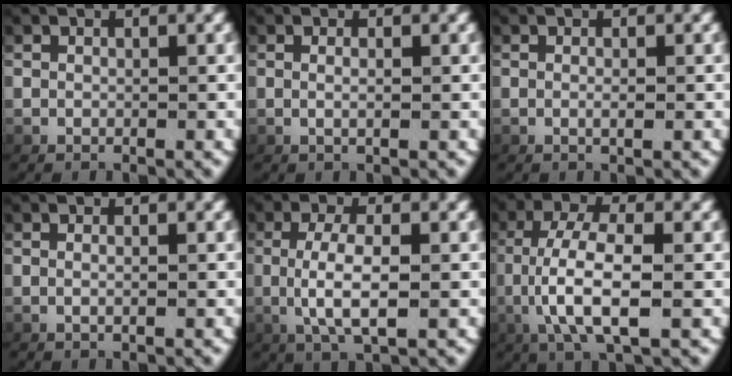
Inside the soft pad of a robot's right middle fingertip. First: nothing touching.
{"total": 0.9, "force": [0.0, -0.1, 0.9], "torque": [-0.023, -0.006, 0.003]}
{"total": 0.7, "force": [-0.2, 0.1, 0.7], "torque": [-0.015, -0.002, -0.002]}
{"total": 0.8, "force": [-0.3, -0.2, 0.7], "torque": [-0.021, -0.006, -0.001]}
{"total": 4.3, "force": [-0.2, 1.0, 4.2], "torque": [-0.095, -0.010, 0.006]}
{"total": 5.9, "force": [-0.5, 1.8, 5.6], "torque": [-0.129, -0.015, 0.004]}